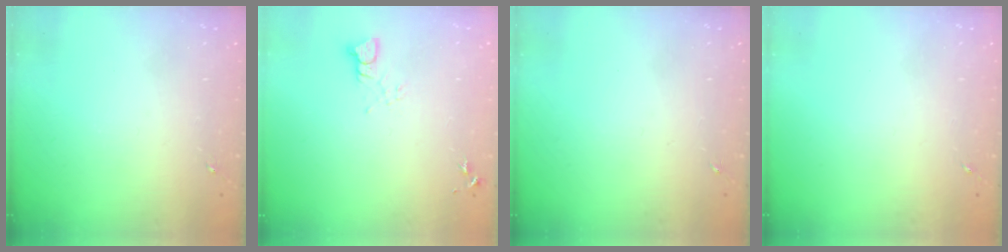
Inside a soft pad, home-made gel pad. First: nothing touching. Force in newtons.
{"total": 3.1, "press": 3.1, "slide": 0.4}
{"total": 0.0}
{"total": 0.0}